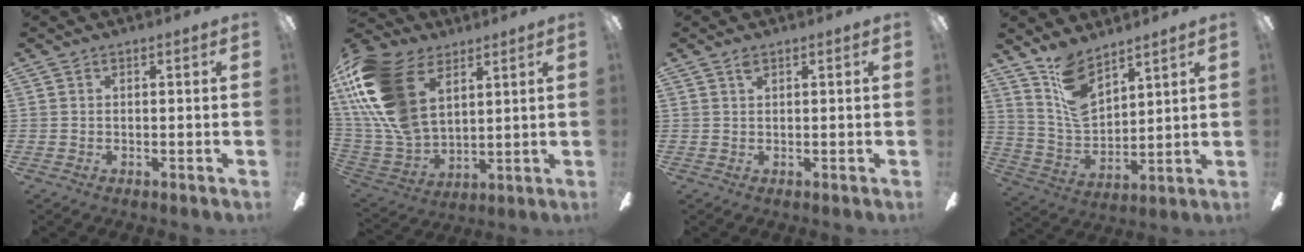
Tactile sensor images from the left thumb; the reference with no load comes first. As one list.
[{"total": 22.5, "force": [9.5, 13.7, 15.1], "torque": [-0.357, -0.031, 0.169]}, {"total": 1.1, "force": [0.8, 0.4, 0.7], "torque": [-0.017, 0.002, 0.014]}, {"total": 11.5, "force": [8.2, 5.6, 5.8], "torque": [-0.120, -0.041, 0.161]}]